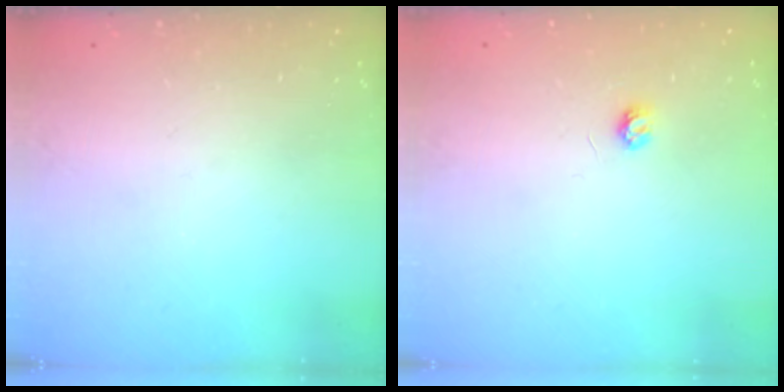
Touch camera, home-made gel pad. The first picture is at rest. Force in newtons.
{"total": 3.2, "press": 3.2, "slide": 0.3}